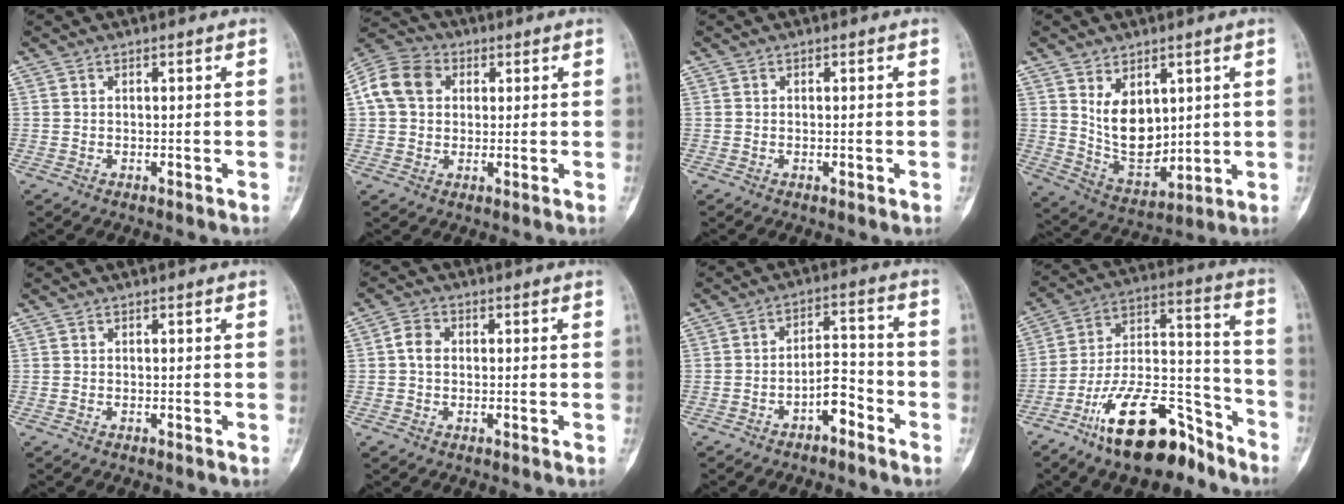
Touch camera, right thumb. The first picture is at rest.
{"total": 10.2, "force": [2.2, 8.1, 5.8], "torque": [-0.103, 0.020, 0.033]}
{"total": 0.8, "force": [-0.2, 0.3, 0.7], "torque": [-0.006, -0.002, -0.004]}
{"total": 10.6, "force": [3.1, 6.9, 7.4], "torque": [-0.092, -0.033, 0.081]}
{"total": 0.0}
{"total": 3.3, "force": [0.0, 2.6, 2.0], "torque": [-0.036, 0.009, -0.008]}
{"total": 6.0, "force": [-3.5, 2.8, 4.1], "torque": [-0.050, 0.042, -0.061]}
{"total": 20.1, "force": [-13.7, 7.9, 12.4], "torque": [-0.201, 0.103, -0.236]}